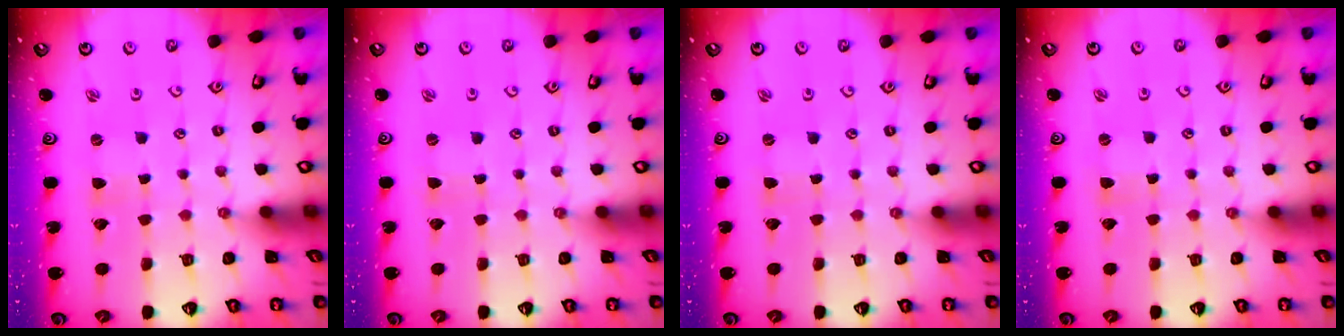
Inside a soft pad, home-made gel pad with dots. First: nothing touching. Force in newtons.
{"total": 0.0}
{"total": 0.0}
{"total": 0.0}